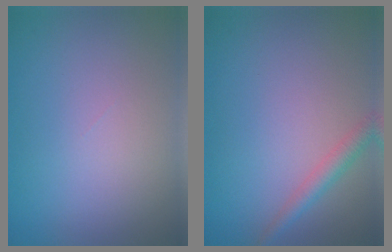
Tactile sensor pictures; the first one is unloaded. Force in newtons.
{"total": 2.0, "press": 2.0, "slide": 0.0}